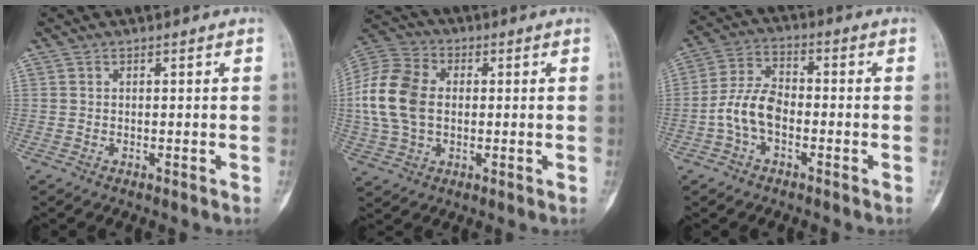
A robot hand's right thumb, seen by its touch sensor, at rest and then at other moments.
{"total": 13.9, "force": [0.5, 9.7, 9.9], "torque": [-0.197, 0.020, 0.004]}
{"total": 8.3, "force": [-2.3, 5.0, 6.2], "torque": [-0.121, 0.030, -0.053]}